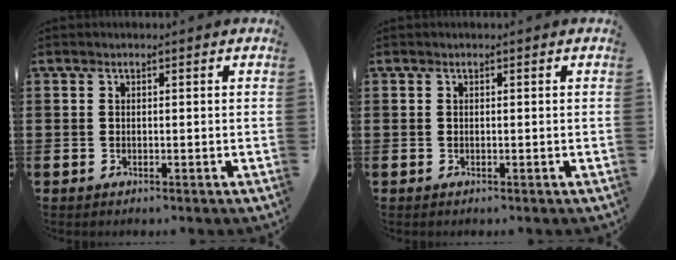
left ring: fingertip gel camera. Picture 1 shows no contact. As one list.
[{"total": 0.0}]